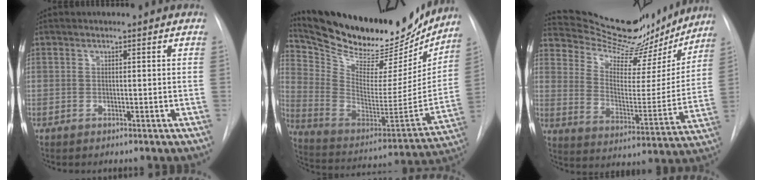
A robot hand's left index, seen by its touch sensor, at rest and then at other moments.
{"total": 26.3, "force": [23.1, 7.5, 10.0], "torque": [-0.175, -0.046, 0.345]}
{"total": 21.0, "force": [19.5, 5.1, 6.0], "torque": [-0.090, -0.029, 0.277]}